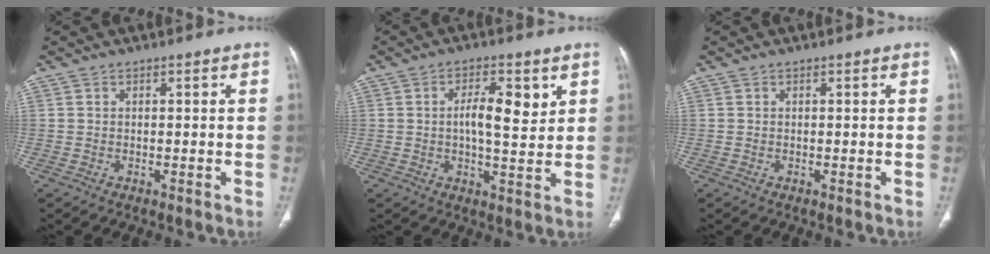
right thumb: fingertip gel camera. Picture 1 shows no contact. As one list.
[{"total": 7.7, "force": [2.1, 2.9, 6.8], "torque": [-0.098, -0.013, 0.031]}, {"total": 0.0}]